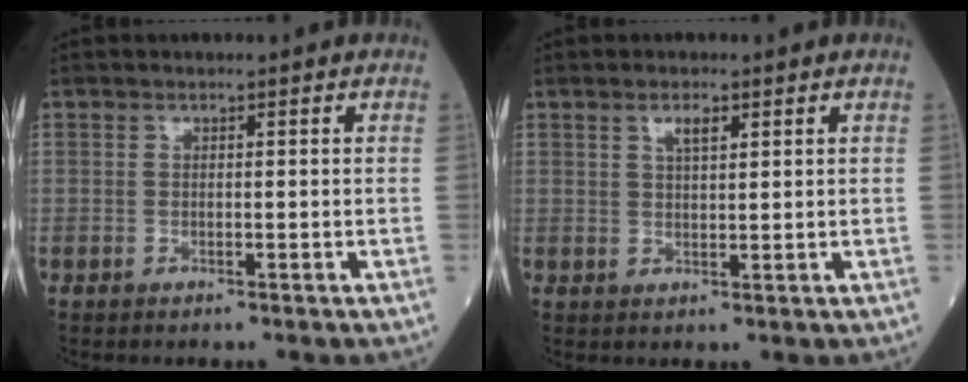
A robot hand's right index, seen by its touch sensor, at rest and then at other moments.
{"total": 2.4, "force": [1.3, 0.6, 1.9], "torque": [-0.036, 0.002, 0.025]}